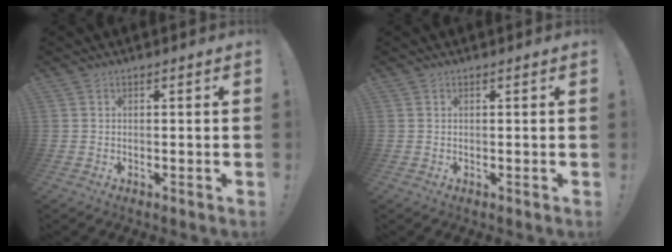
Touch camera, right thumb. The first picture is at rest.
{"total": 0.0}